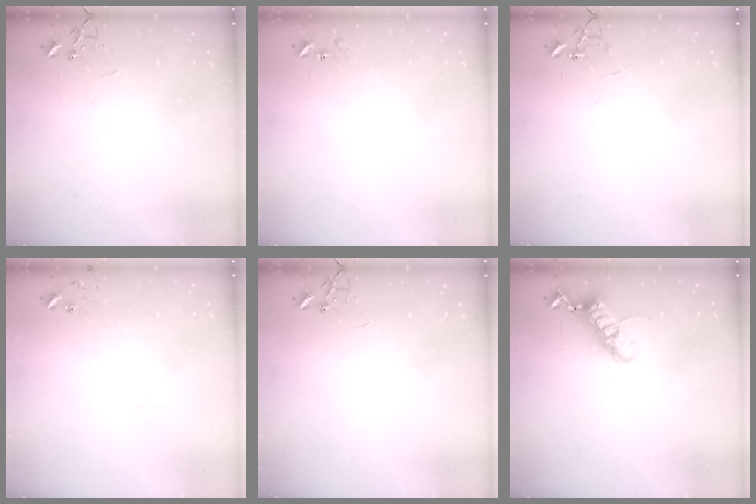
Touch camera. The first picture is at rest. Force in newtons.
{"total": 6.9, "press": 6.8, "slide": 0.6}
{"total": 5.5, "press": 5.4, "slide": 0.4}
{"total": 5.8, "press": 5.8, "slide": 0.5}
{"total": 0.0}
{"total": 12.7, "press": 12.6, "slide": 1.1}